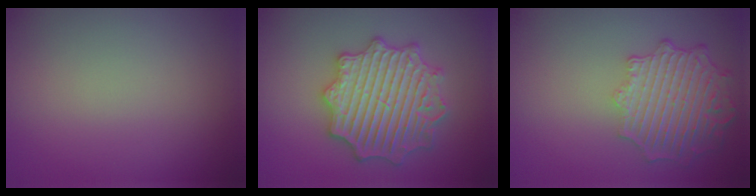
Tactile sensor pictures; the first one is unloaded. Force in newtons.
{"total": 6.7, "press": 6.6, "slide": 1.0}
{"total": 6.3, "press": 5.0, "slide": 3.7}